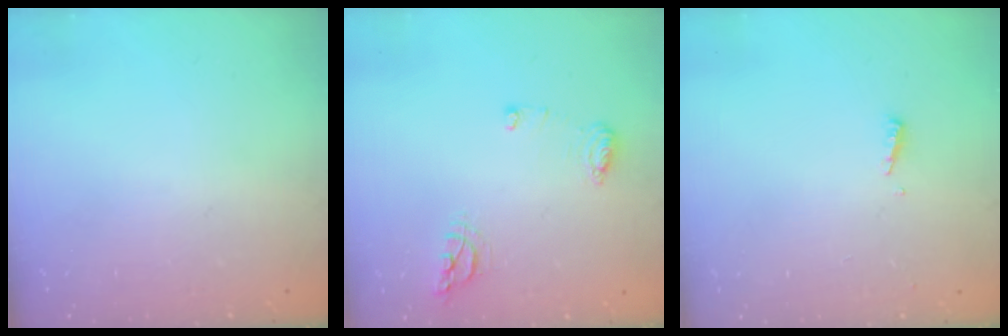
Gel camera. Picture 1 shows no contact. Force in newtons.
{"total": 8.1, "press": 8.1, "slide": 0.4}
{"total": 3.1, "press": 3.1, "slide": 0.3}